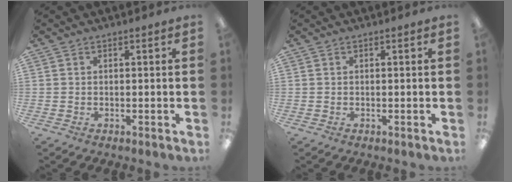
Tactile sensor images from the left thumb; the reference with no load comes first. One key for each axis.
{"total": 0.0}